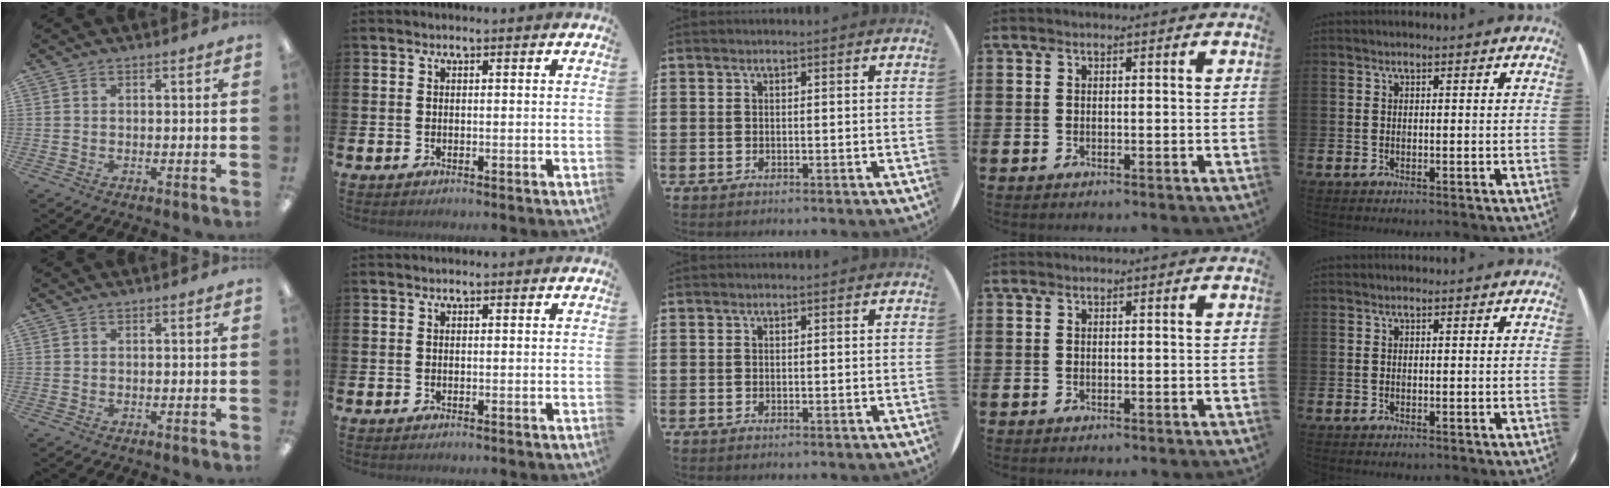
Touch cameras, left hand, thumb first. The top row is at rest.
{}